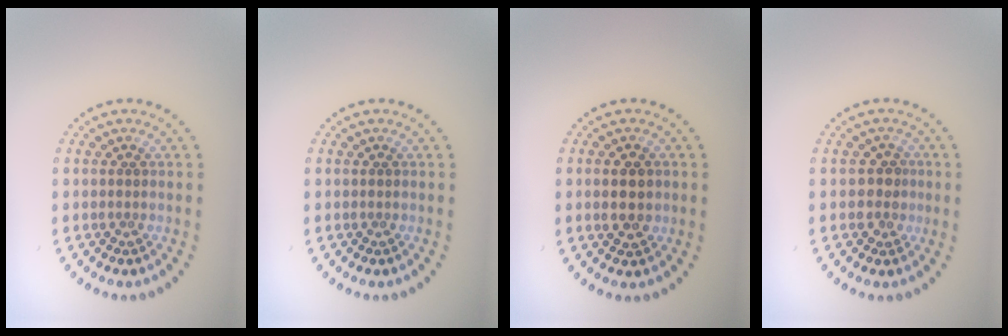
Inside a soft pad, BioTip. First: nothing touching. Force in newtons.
{"total": 0.0}
{"total": 2.6, "press": 2.6, "slide": 0.1}
{"total": 1.7, "press": 1.5, "slide": 0.7}